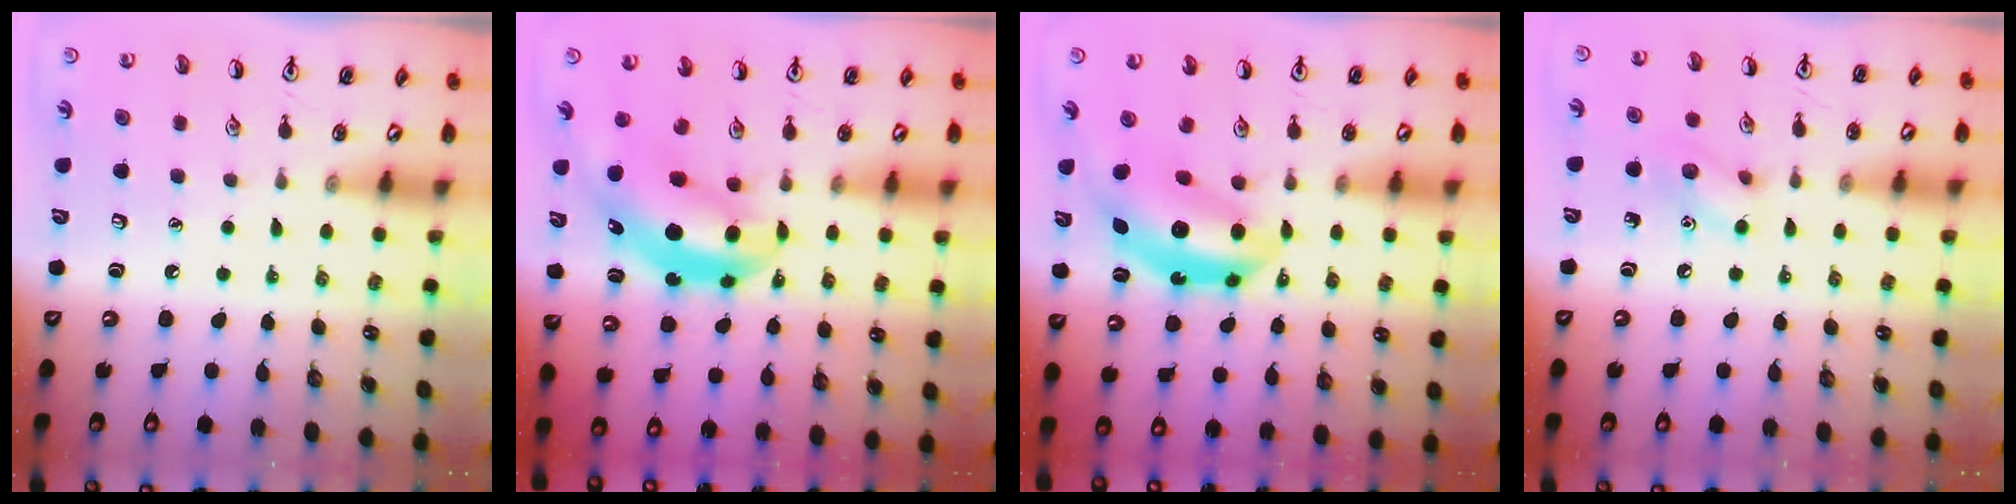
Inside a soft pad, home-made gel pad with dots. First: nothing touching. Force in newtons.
{"total": 7.7, "press": 7.4, "slide": 2.0}
{"total": 9.4, "press": 9.0, "slide": 3.0}
{"total": 7.2, "press": 7.2, "slide": 0.6}